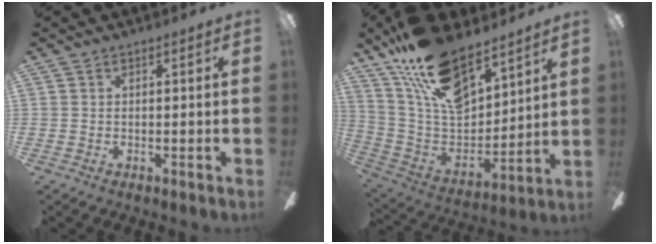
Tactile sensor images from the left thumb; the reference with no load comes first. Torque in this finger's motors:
{"motor_torque": [2.77, 2.01, 1.68, -1.09, 0.42]}